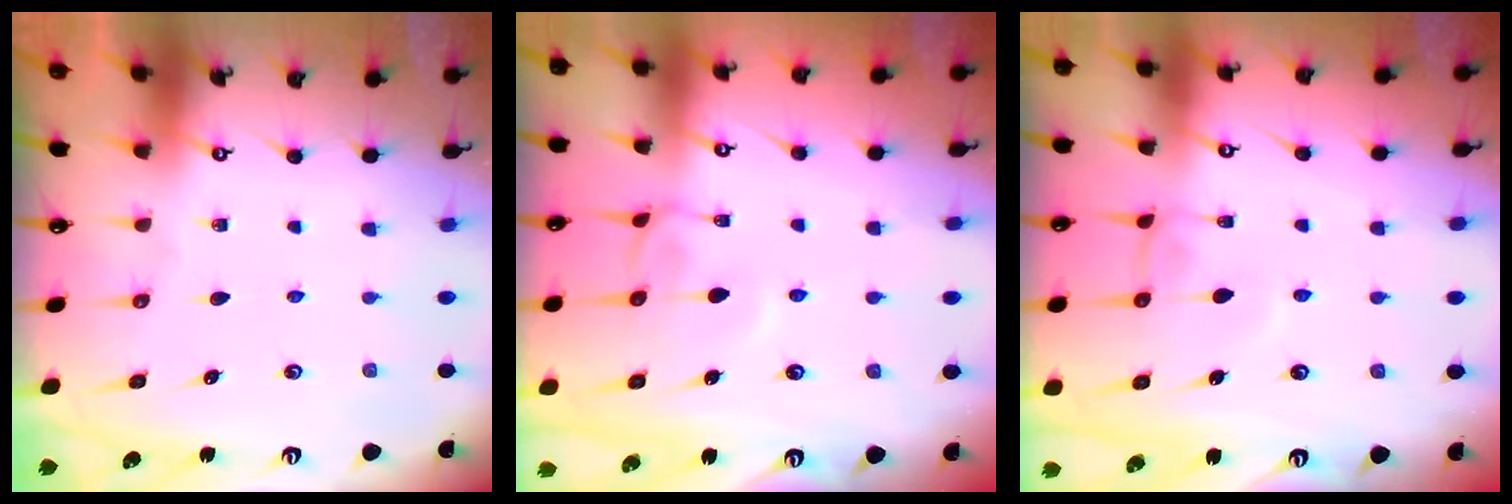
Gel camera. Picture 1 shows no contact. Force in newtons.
{"total": 2.3, "press": 2.2, "slide": 0.3}
{"total": 2.6, "press": 2.6, "slide": 0.1}